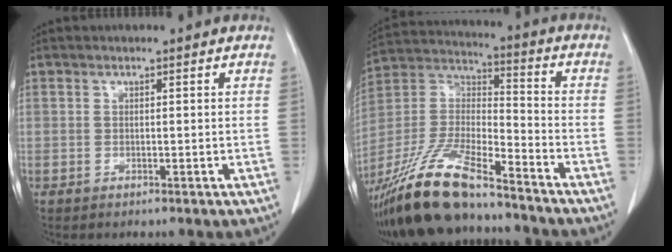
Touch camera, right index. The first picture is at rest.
{"total": 19.6, "force": [-15.8, 3.3, 11.1], "torque": [-0.256, -0.024, -0.298]}